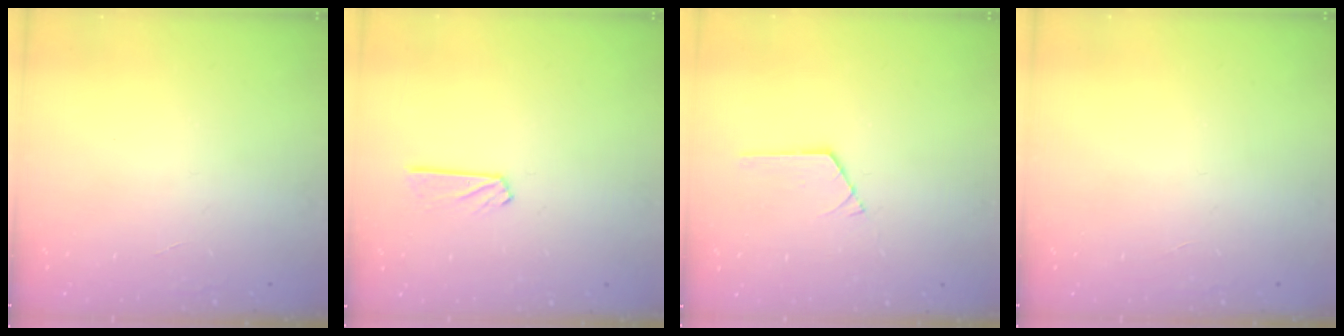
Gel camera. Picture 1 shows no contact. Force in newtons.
{"total": 3.9, "press": 3.9, "slide": 0.3}
{"total": 1.1, "press": 1.0, "slide": 0.1}
{"total": 0.0}